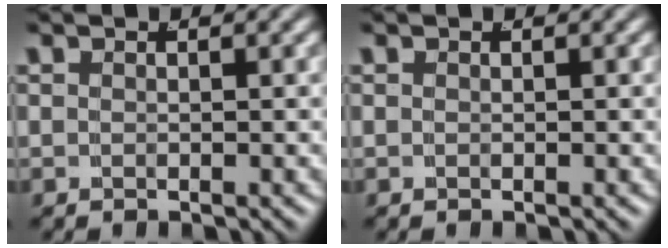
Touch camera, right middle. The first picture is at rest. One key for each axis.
{"total": 0.0}